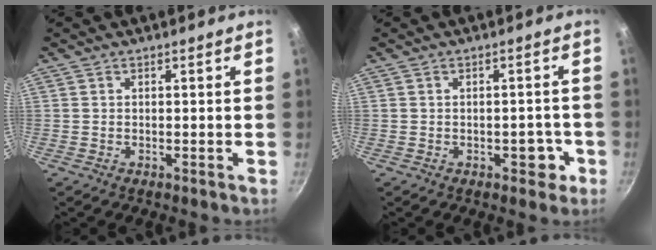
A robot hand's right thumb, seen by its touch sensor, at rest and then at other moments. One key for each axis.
{"total": 3.9, "fx": -1.5, "fy": 2.4, "fz": 2.7, "tx": -0.006, "ty": 0.015, "tz": -0.017}